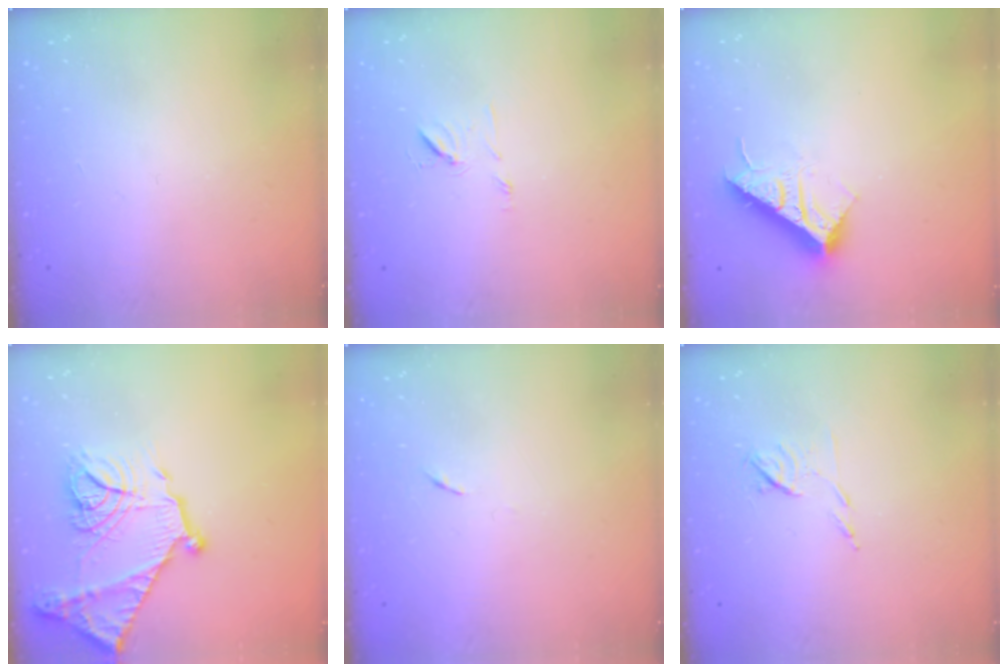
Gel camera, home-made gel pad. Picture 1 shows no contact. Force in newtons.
{"total": 7.2, "press": 7.2, "slide": 0.8}
{"total": 14.2, "press": 14.1, "slide": 0.5}
{"total": 20.7, "press": 20.6, "slide": 2.0}
{"total": 3.2, "press": 3.1, "slide": 0.4}
{"total": 6.4, "press": 6.3, "slide": 0.9}